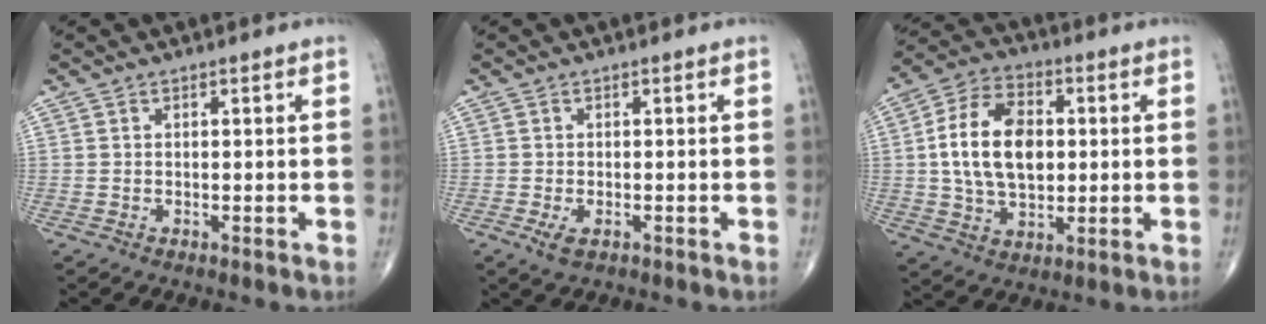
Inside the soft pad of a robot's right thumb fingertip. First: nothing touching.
{"total": 2.4, "force": [-1.0, 1.2, 1.8], "torque": [-0.035, -0.002, -0.017]}
{"total": 15.2, "force": [1.2, 9.6, 11.8], "torque": [-0.192, 0.011, 0.018]}